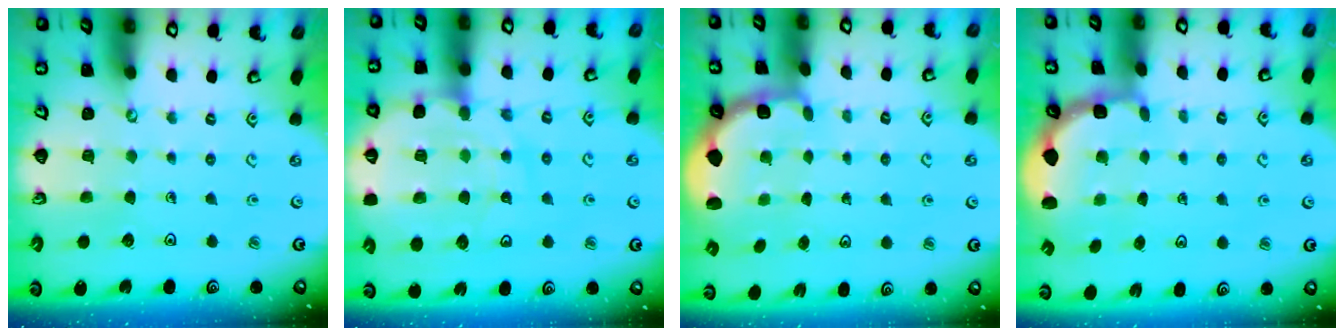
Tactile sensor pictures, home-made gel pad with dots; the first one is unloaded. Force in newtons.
{"total": 15.0, "press": 14.6, "slide": 3.5}
{"total": 2.2, "press": 2.0, "slide": 1.0}
{"total": 2.5, "press": 1.9, "slide": 1.6}